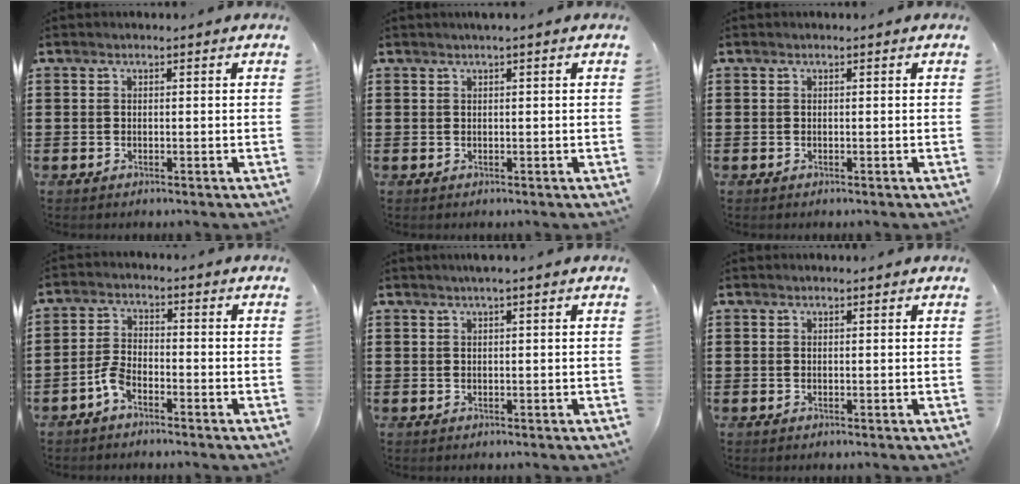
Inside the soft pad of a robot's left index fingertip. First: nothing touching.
{"total": 0.7, "force": [0.2, -0.1, 0.6], "torque": [-0.010, -0.002, 0.005]}
{"total": 0.0}
{"total": 3.6, "force": [-2.7, 1.3, 2.1], "torque": [-0.059, 0.003, -0.058]}
{"total": 0.9, "force": [0.5, -0.1, 0.8], "torque": [-0.014, -0.001, 0.009]}
{"total": 0.0}